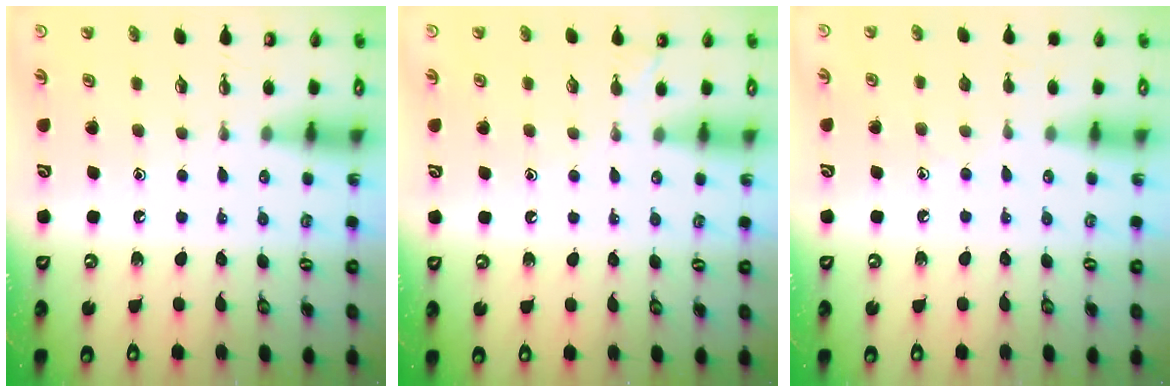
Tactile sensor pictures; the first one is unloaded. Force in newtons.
{"total": 2.9, "press": 2.9, "slide": 0.3}
{"total": 3.8, "press": 3.8, "slide": 0.3}